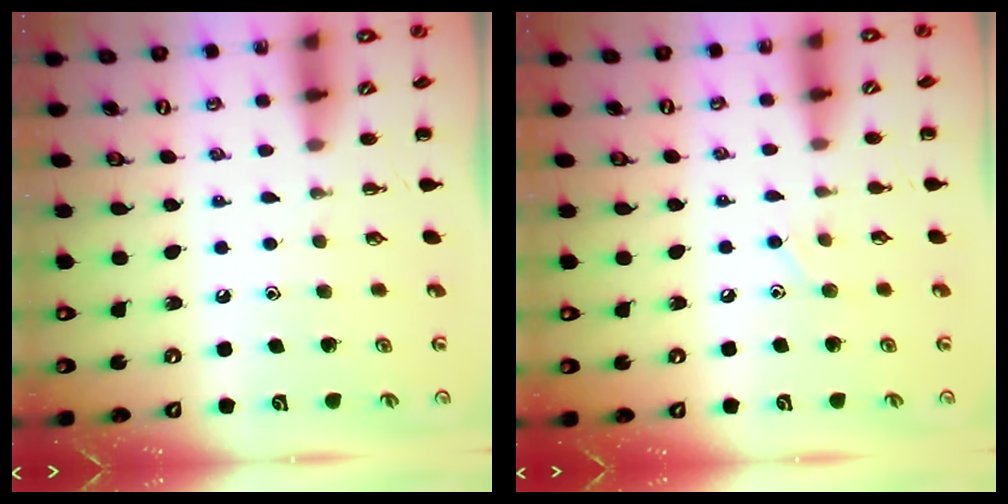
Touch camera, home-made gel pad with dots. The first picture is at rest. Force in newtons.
{"total": 4.7, "press": 4.5, "slide": 1.5}